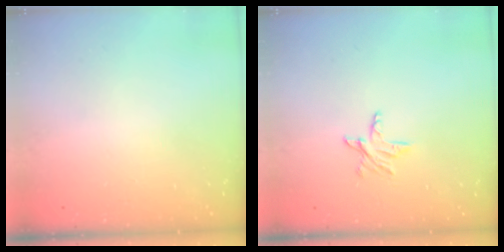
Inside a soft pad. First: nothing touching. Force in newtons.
{"total": 4.8, "press": 4.7, "slide": 0.4}